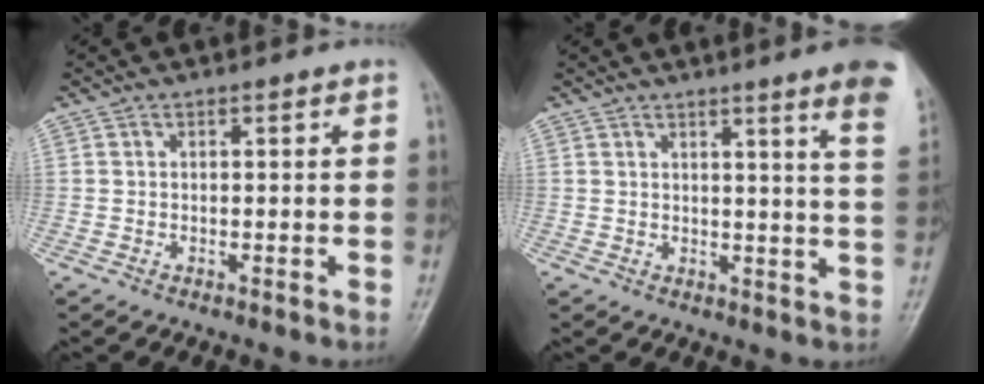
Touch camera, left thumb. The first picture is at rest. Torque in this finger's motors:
{"motor_torque": [2.28, 1.17, 1.41, -1.35, 0.03]}